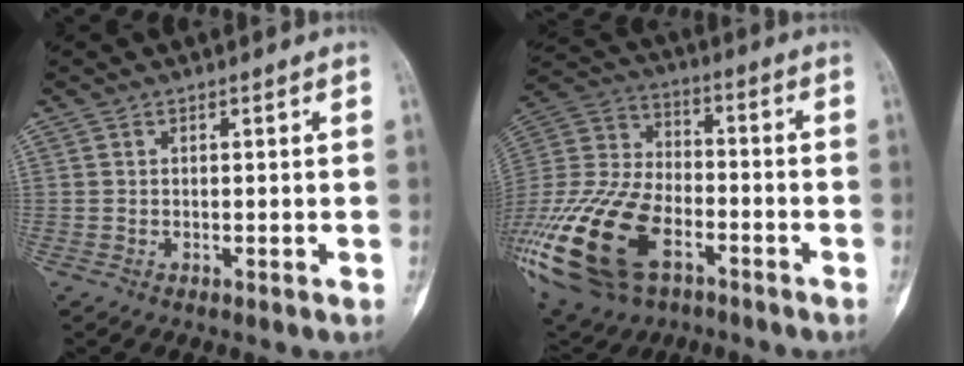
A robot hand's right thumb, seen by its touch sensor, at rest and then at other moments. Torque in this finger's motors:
{"motor_torque": [2.37, 2.64, 1.45, -1.32, 0.75]}